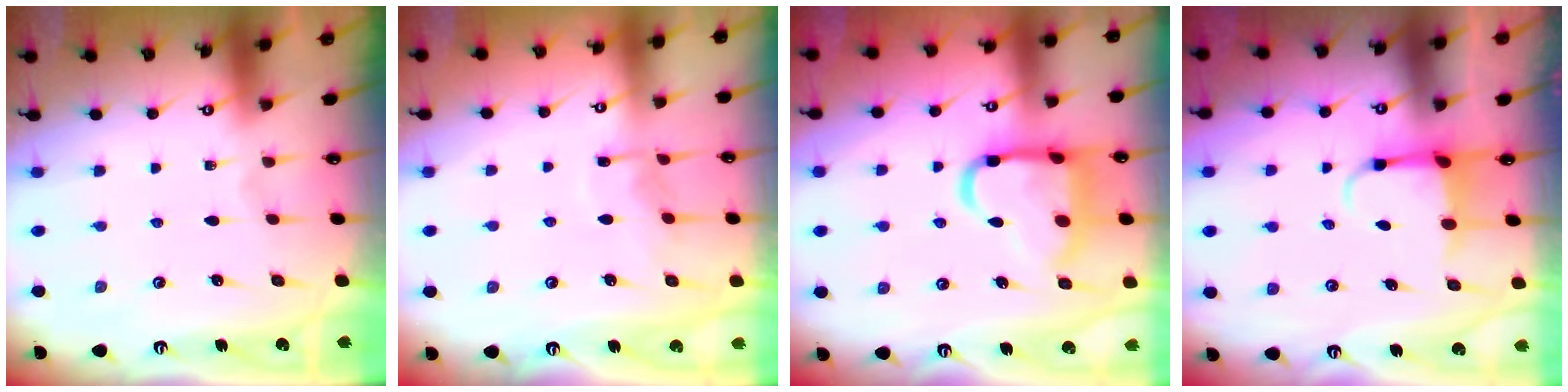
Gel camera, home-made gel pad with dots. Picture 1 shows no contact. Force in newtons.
{"total": 6.1, "press": 6.1, "slide": 0.5}
{"total": 16.9, "press": 16.8, "slide": 1.8}
{"total": 3.8, "press": 3.6, "slide": 1.0}